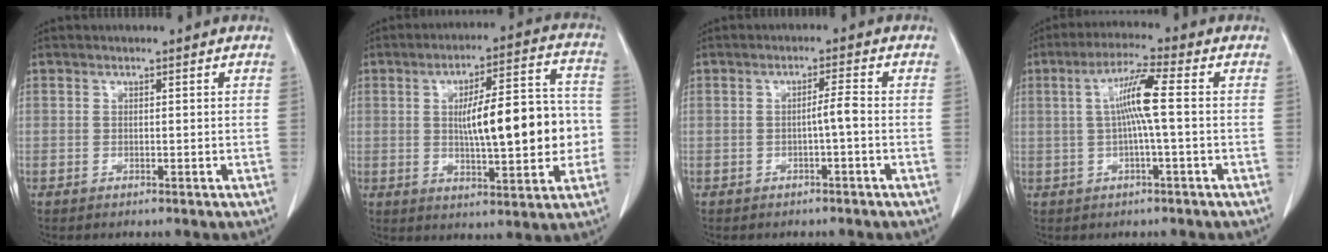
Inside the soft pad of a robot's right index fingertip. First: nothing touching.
{"total": 15.2, "force": [-0.6, 3.7, 14.8], "torque": [-0.222, 0.025, -0.001]}
{"total": 2.3, "force": [-0.6, -0.1, 2.2], "torque": [-0.033, 0.002, -0.011]}
{"total": 6.8, "force": [0.4, -0.4, 6.8], "torque": [-0.129, 0.010, 0.007]}